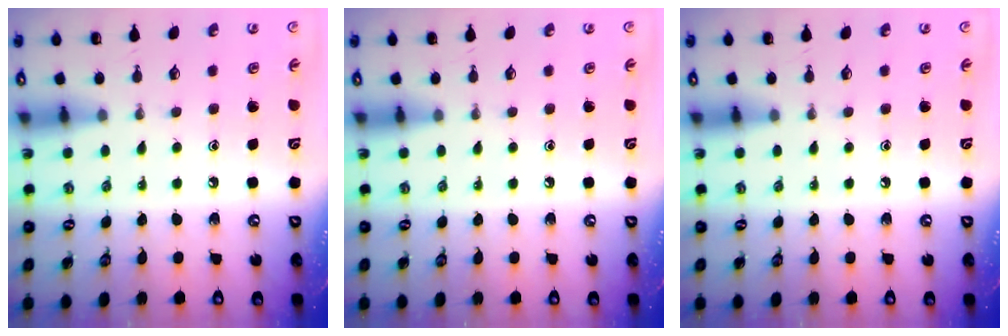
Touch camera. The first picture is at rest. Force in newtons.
{"total": 0.0}
{"total": 0.0}